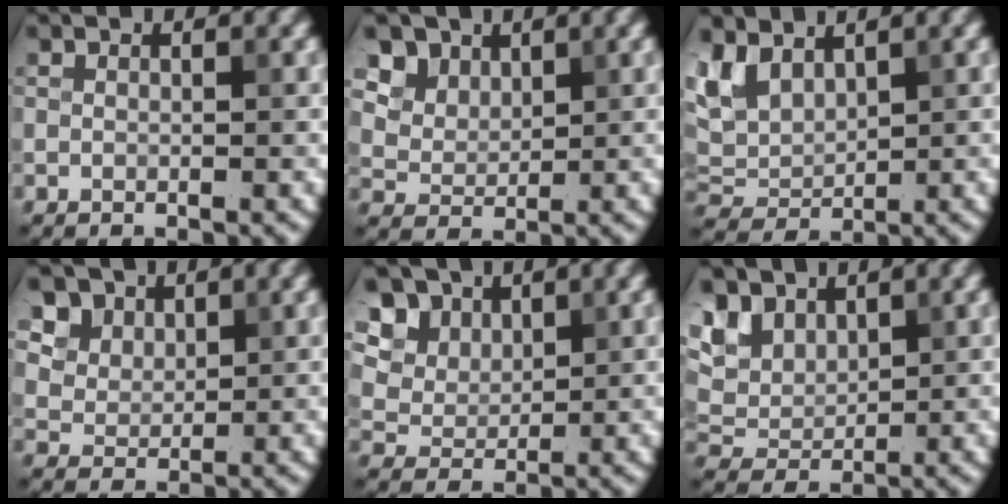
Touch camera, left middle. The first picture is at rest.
{"total": 6.3, "force": [4.0, 4.3, 2.4], "torque": [-0.071, -0.006, 0.081]}
{"total": 4.8, "force": [2.7, 2.9, 2.6], "torque": [-0.062, 0.004, 0.054]}
{"total": 6.9, "force": [4.2, 4.8, 2.6], "torque": [-0.070, -0.002, 0.081]}
{"total": 9.6, "force": [5.3, 6.8, 4.3], "torque": [-0.105, 0.018, 0.084]}
{"total": 5.5, "force": [3.2, 3.5, 2.9], "torque": [-0.081, 0.007, 0.063]}